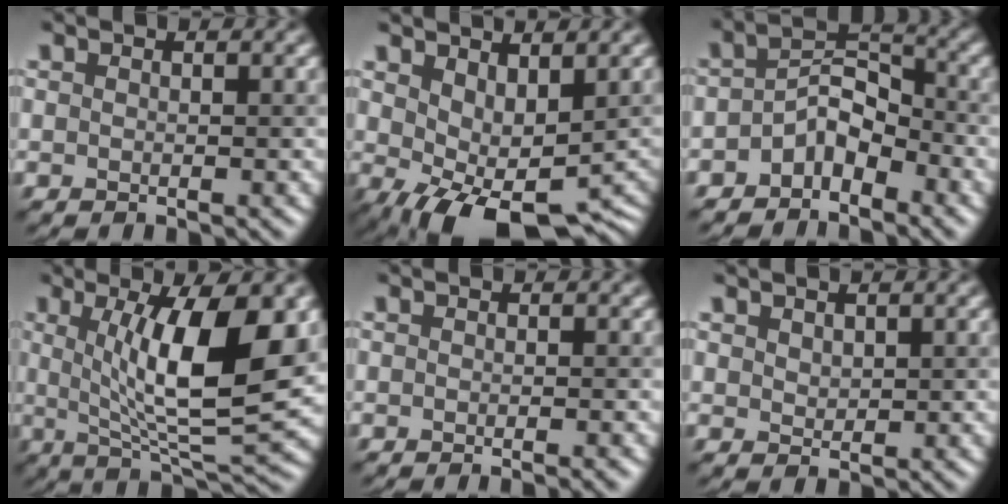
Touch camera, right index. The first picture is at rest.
{"total": 7.5, "force": [-1.0, 4.3, 6.0], "torque": [-0.097, -0.027, 0.007]}
{"total": 3.4, "force": [-2.2, 1.8, 1.8], "torque": [-0.039, 0.013, -0.042]}
{"total": 10.3, "force": [1.9, 2.4, 9.9], "torque": [-0.148, -0.008, 0.043]}
{"total": 1.3, "force": [-0.4, 0.7, 1.0], "torque": [0.007, -0.008, -0.016]}
{"total": 1.0, "force": [0.8, 0.4, -0.4], "torque": [-0.004, -0.002, 0.023]}